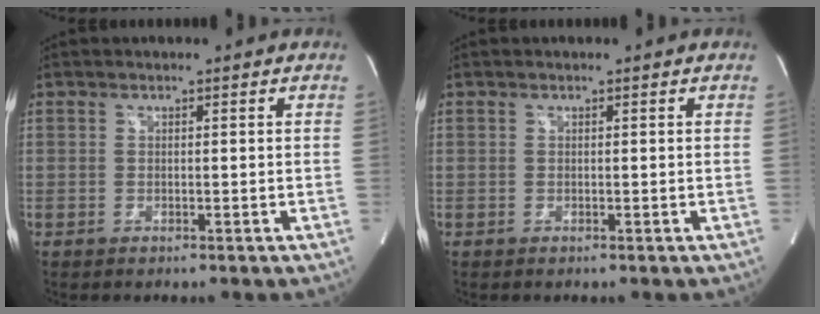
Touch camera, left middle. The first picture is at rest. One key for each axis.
{"total": 0.0}